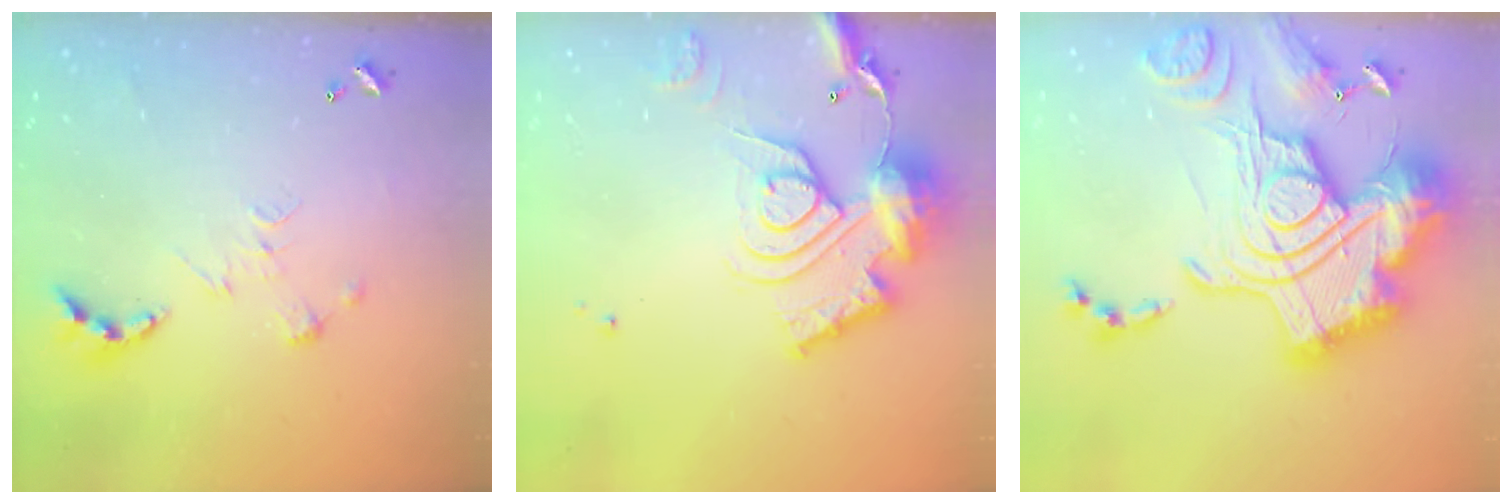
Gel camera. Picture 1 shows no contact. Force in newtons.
{"total": 21.9, "press": 21.7, "slide": 2.3}
{"total": 4.8, "press": 4.1, "slide": 2.6}